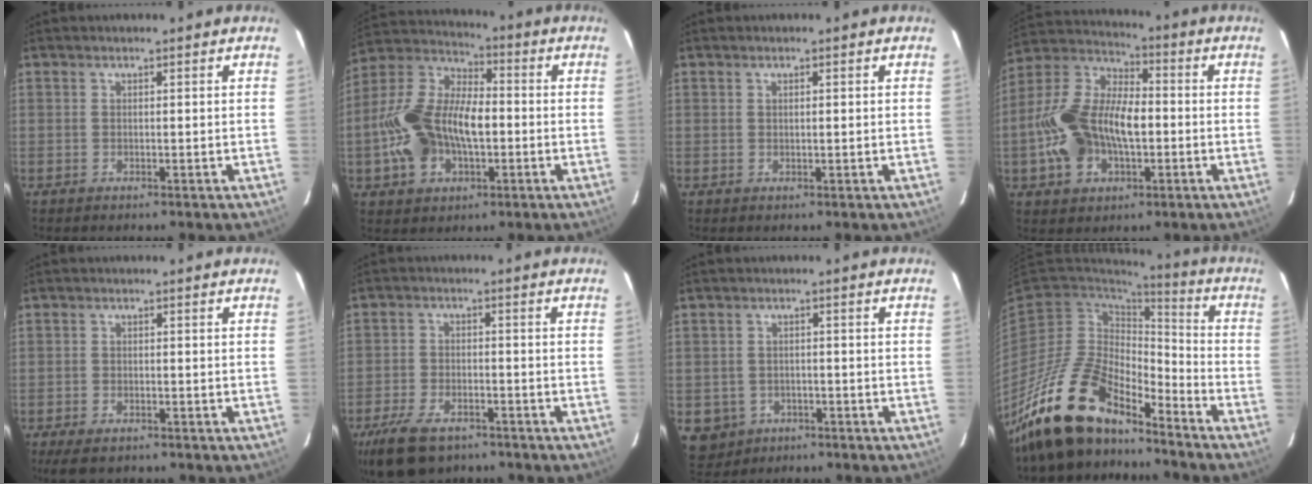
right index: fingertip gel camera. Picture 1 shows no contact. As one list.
[{"total": 18.2, "force": [-3.1, 11.0, 14.1], "torque": [-0.305, 0.014, -0.056]}, {"total": 0.7, "force": [0.3, 0.1, 0.6], "torque": [-0.012, 0.003, 0.006]}, {"total": 18.0, "force": [-3.1, 11.0, 13.9], "torque": [-0.301, 0.015, -0.056]}, {"total": 4.8, "force": [-3.6, 1.9, 2.5], "torque": [-0.067, -0.016, -0.063]}, {"total": 11.6, "force": [-8.2, 5.6, 6.1], "torque": [-0.154, -0.016, -0.146]}, {"total": 6.0, "force": [-2.5, 5.3, 1.4], "torque": [-0.044, 0.008, -0.027]}, {"total": 19.2, "force": [-15.6, 6.7, 9.0], "torque": [-0.180, -0.001, -0.285]}]